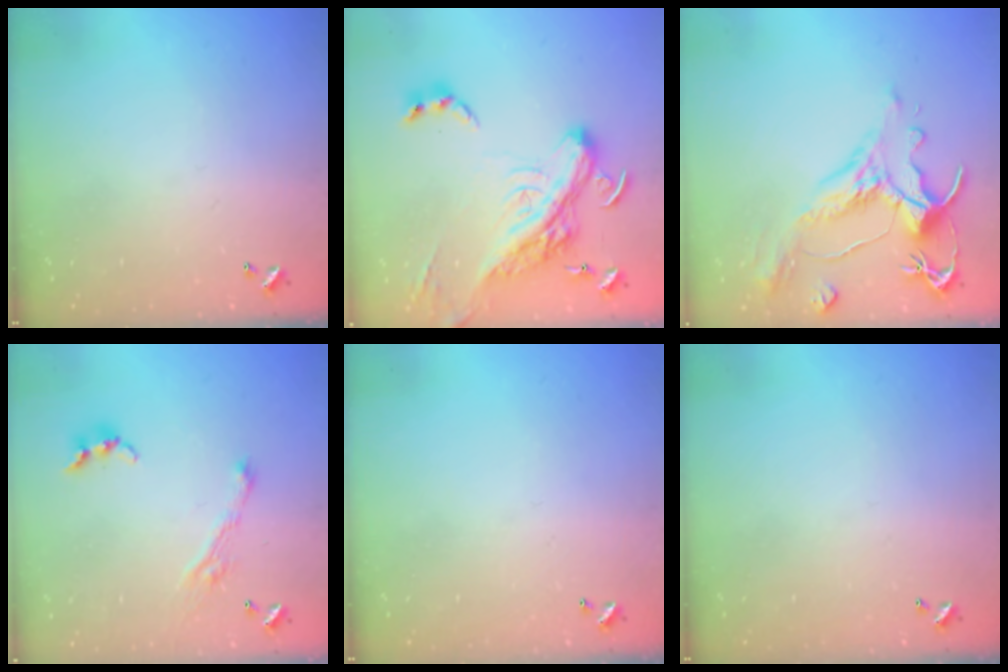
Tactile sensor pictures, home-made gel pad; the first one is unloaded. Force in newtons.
{"total": 10.0, "press": 9.8, "slide": 2.3}
{"total": 1.6, "press": 0.4, "slide": 1.6}
{"total": 3.6, "press": 3.5, "slide": 0.4}
{"total": 0.0}
{"total": 0.0}